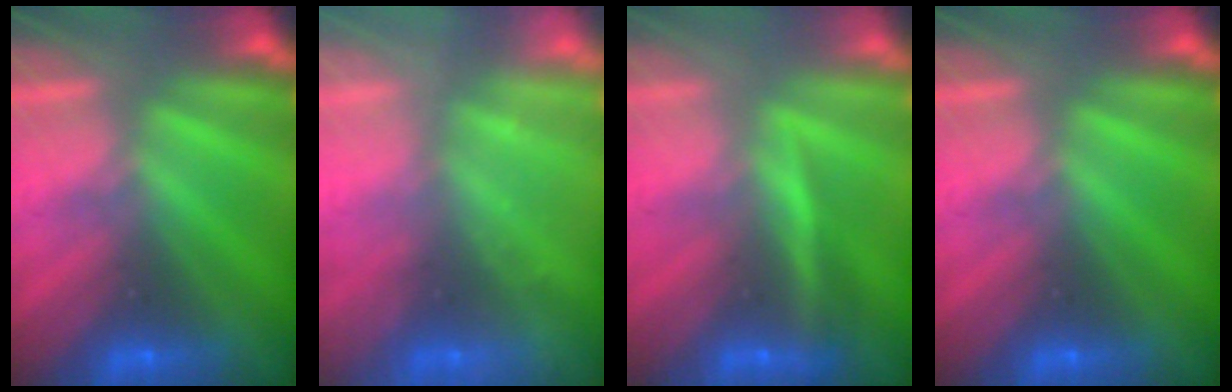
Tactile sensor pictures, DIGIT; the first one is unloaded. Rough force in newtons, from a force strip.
{"total": 2.4}
{"total": 2.9}
{"total": 0.0}